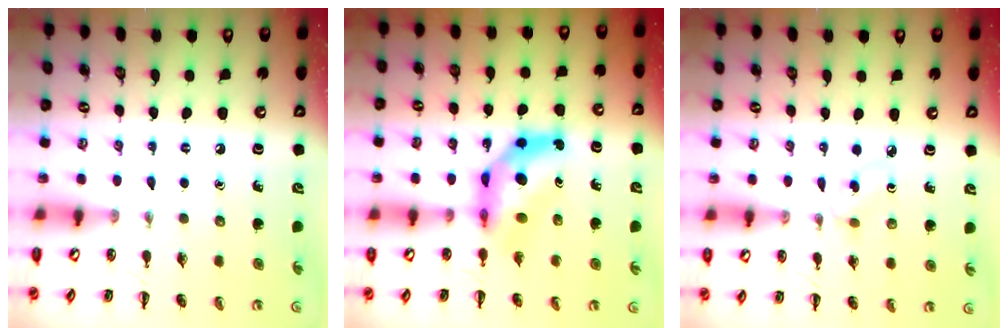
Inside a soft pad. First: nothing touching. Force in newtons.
{"total": 7.6, "press": 7.2, "slide": 2.3}
{"total": 2.9, "press": 2.6, "slide": 1.2}